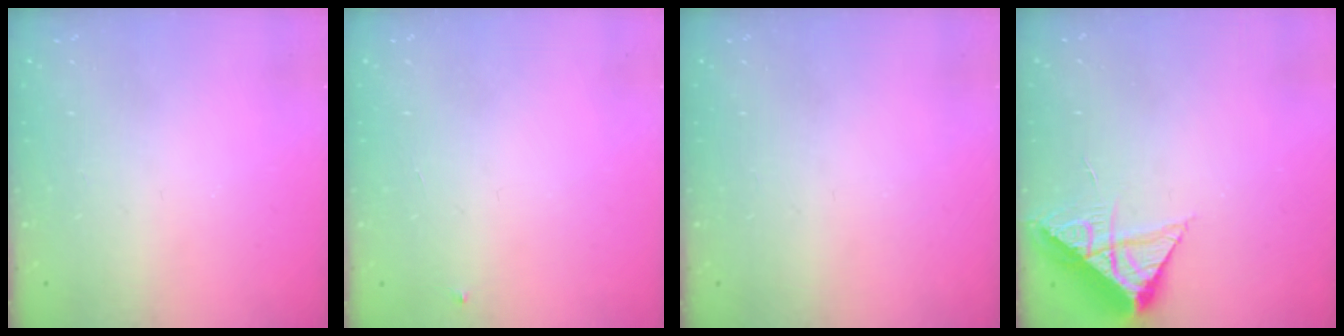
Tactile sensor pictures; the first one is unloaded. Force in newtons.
{"total": 3.0, "press": 2.9, "slide": 0.4}
{"total": 0.0}
{"total": 8.5, "press": 8.5, "slide": 0.5}